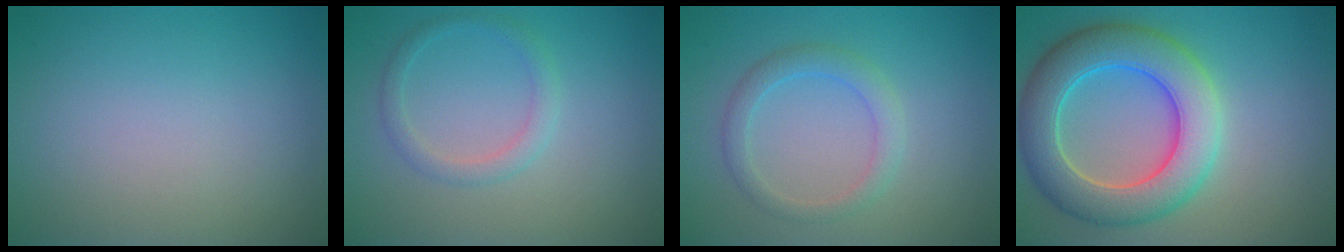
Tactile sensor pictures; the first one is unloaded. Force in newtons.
{"total": 1.9, "press": 1.8, "slide": 0.1}
{"total": 2.3, "press": 2.3, "slide": 0.1}
{"total": 8.3, "press": 8.3, "slide": 0.5}